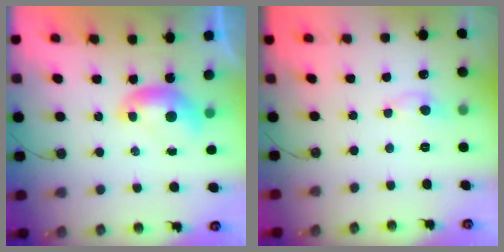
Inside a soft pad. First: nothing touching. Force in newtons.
{"total": 0.6, "press": 0.2, "slide": 0.5}